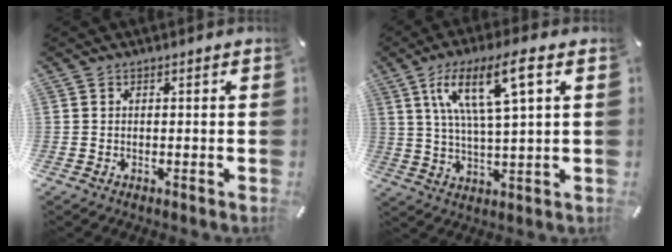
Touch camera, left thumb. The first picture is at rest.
{"total": 14.0, "force": [6.0, 3.6, 12.1], "torque": [-0.240, 0.005, 0.100]}